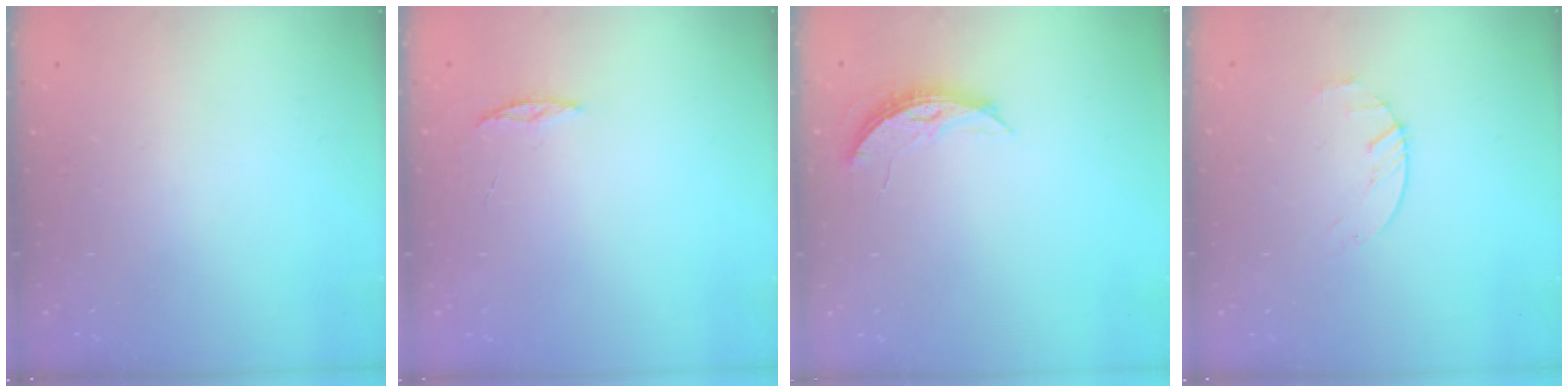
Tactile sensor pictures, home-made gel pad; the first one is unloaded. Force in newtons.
{"total": 2.4, "press": 2.4, "slide": 0.2}
{"total": 4.6, "press": 4.5, "slide": 0.4}
{"total": 2.2, "press": 2.2, "slide": 0.3}